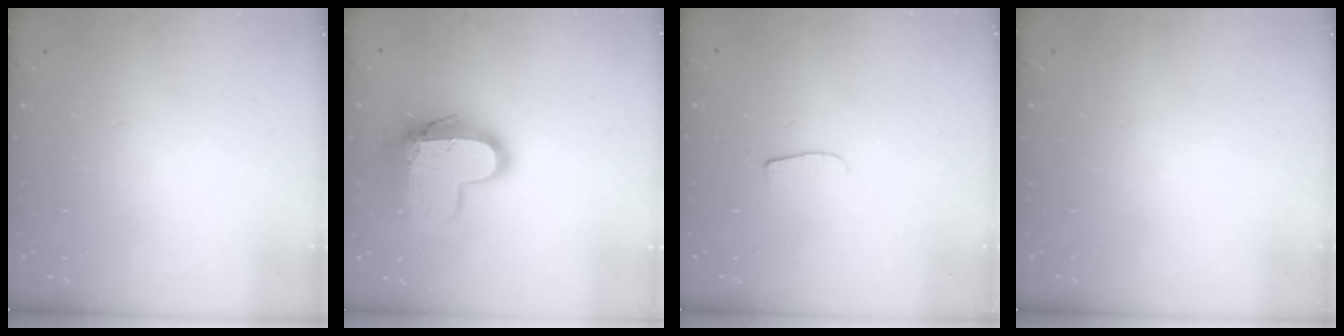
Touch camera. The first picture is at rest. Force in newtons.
{"total": 14.1, "press": 14.1, "slide": 1.1}
{"total": 4.3, "press": 4.3, "slide": 0.5}
{"total": 0.0}